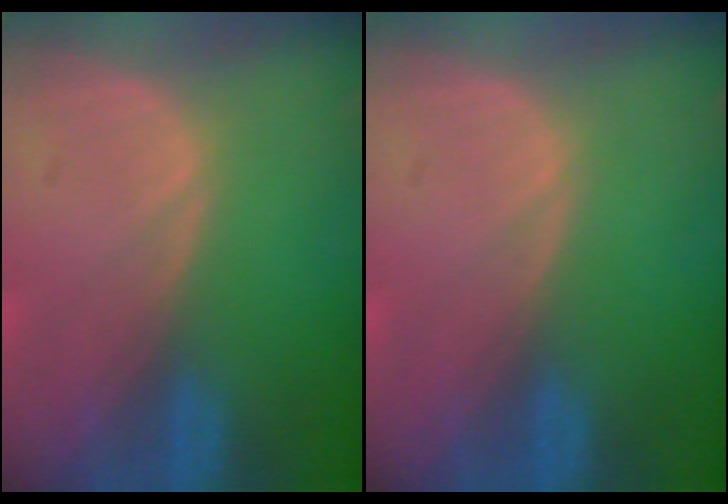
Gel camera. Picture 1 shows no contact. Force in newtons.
{"total": 0.0}